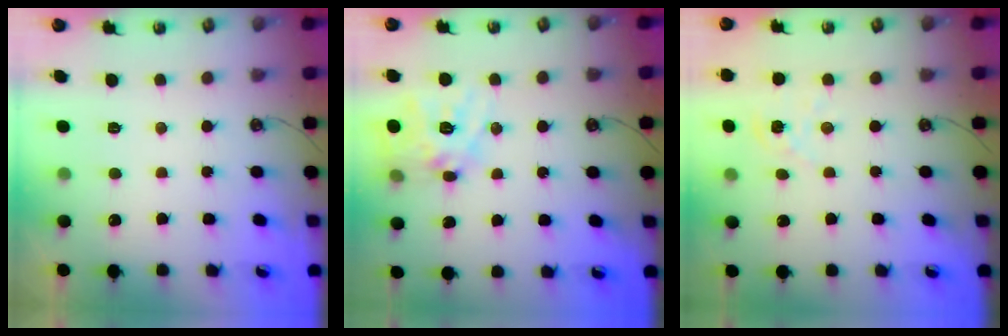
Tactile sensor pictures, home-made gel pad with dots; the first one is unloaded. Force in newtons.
{"total": 15.6, "press": 15.5, "slide": 1.5}
{"total": 1.6, "press": 1.6, "slide": 0.2}